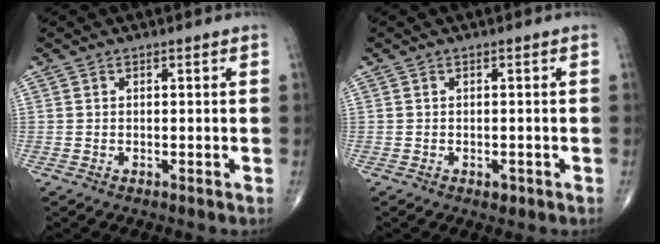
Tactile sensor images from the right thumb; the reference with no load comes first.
{"total": 1.3, "force": [-0.6, 0.8, 0.8], "torque": [-0.009, 0.000, -0.007]}